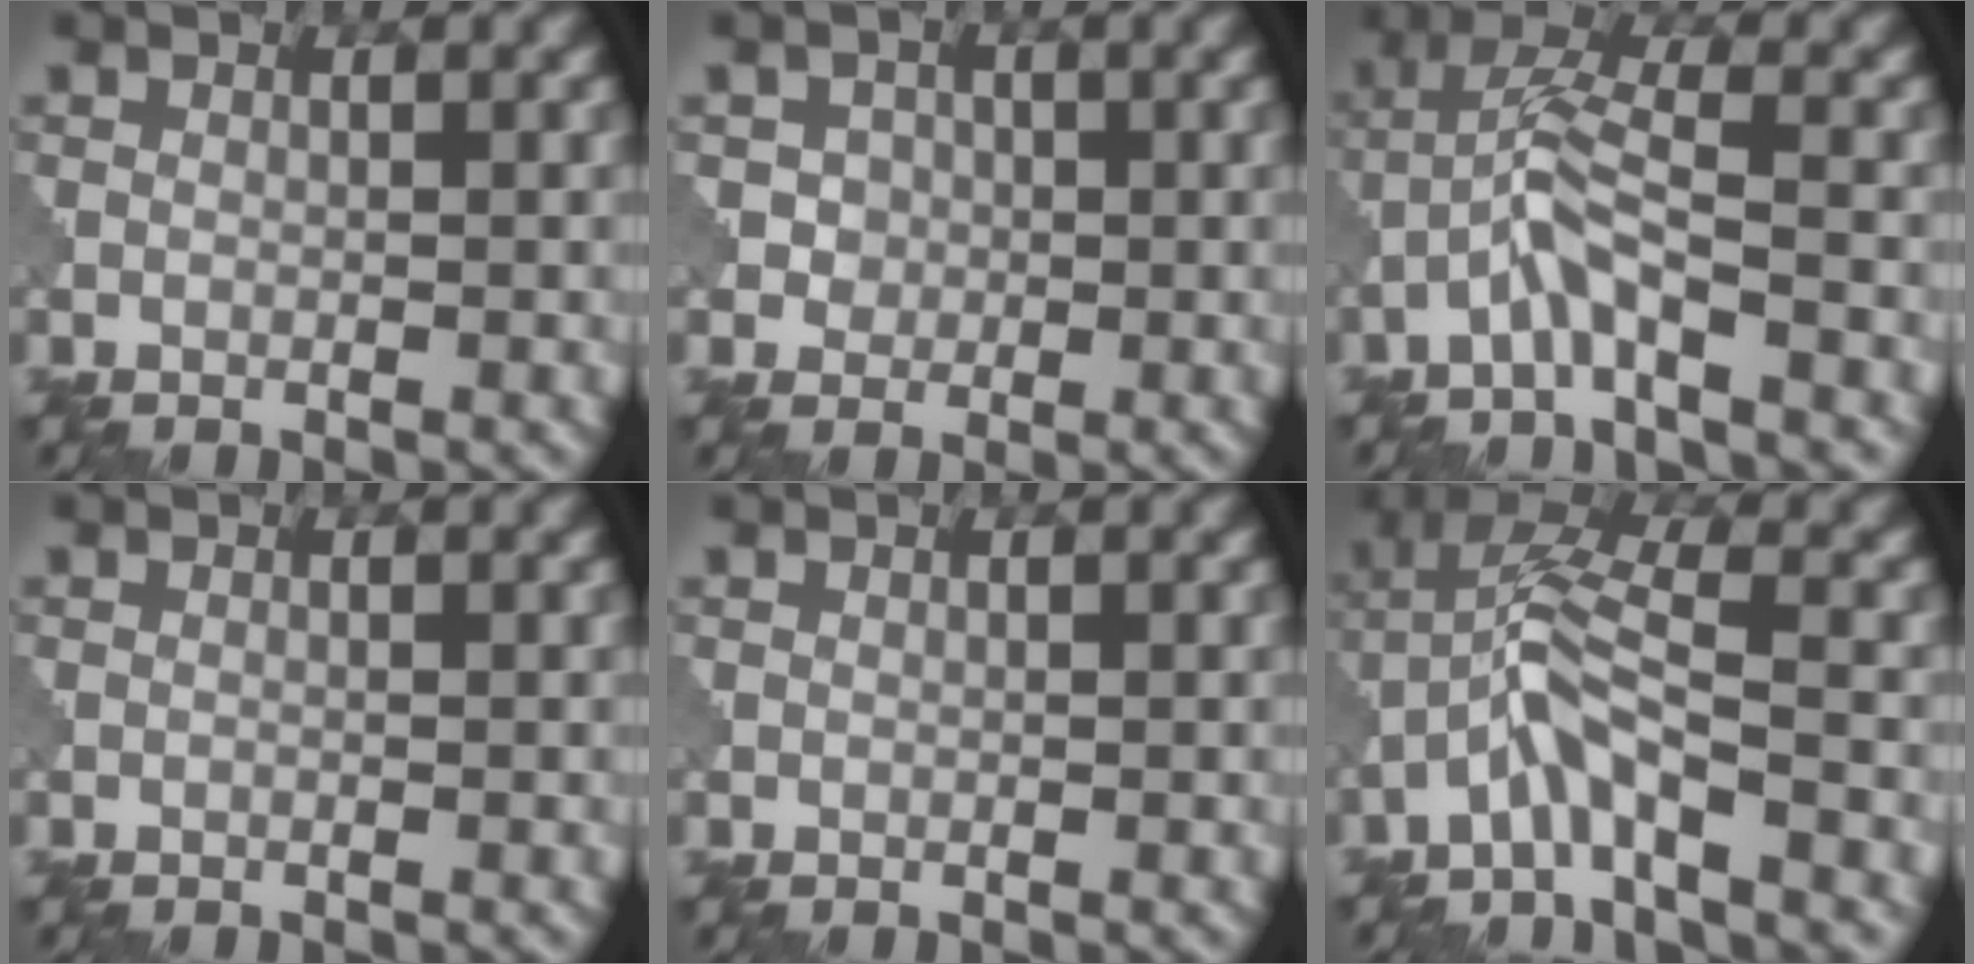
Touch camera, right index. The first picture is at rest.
{"total": 2.1, "force": [0.3, 2.0, 0.5], "torque": [0.005, -0.001, 0.007]}
{"total": 3.9, "force": [-2.1, 0.5, 3.3], "torque": [-0.071, 0.016, -0.045]}
{"total": 0.0}
{"total": 0.0}
{"total": 4.8, "force": [-2.5, 1.0, 4.1], "torque": [-0.089, 0.013, -0.055]}